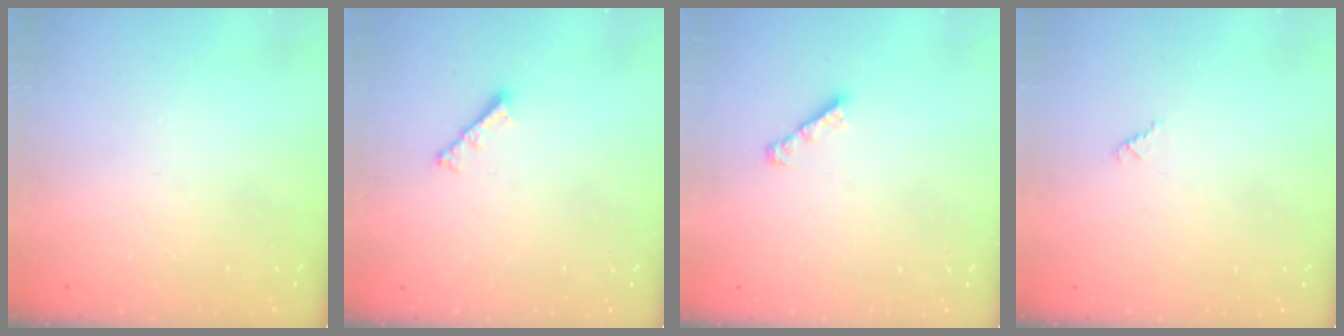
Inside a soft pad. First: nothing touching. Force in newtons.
{"total": 3.2, "press": 3.2, "slide": 0.7}
{"total": 2.4, "press": 2.4, "slide": 0.1}
{"total": 0.6, "press": 0.6, "slide": 0.2}